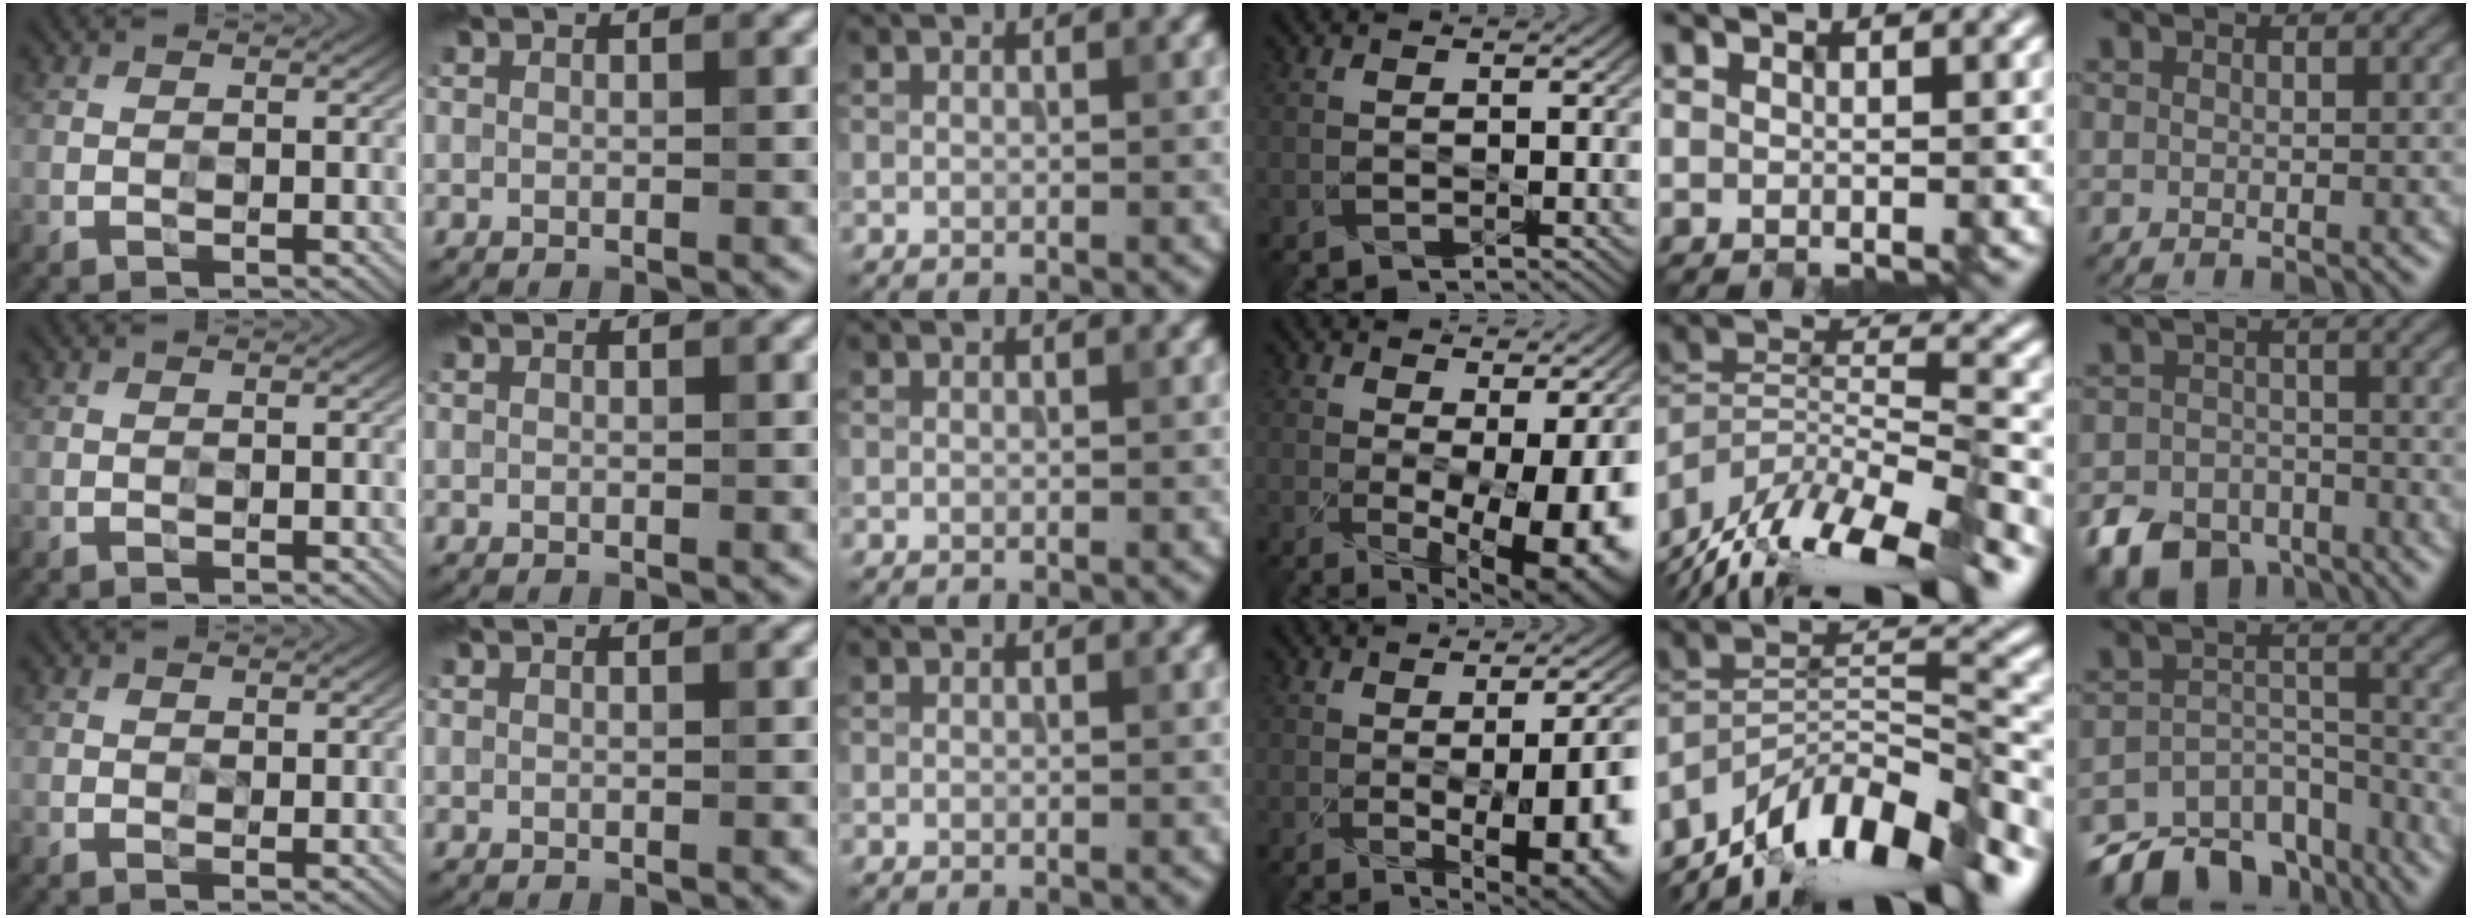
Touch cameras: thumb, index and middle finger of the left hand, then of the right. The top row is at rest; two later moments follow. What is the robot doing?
{"motion": "close", "object": "medicine box"}